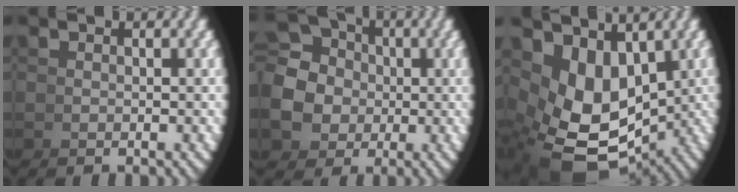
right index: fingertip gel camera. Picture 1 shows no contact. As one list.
[{"total": 11.5, "force": [0.8, 10.3, 4.9], "torque": [-0.108, -0.033, 0.016]}, {"total": 9.9, "force": [-1.6, 7.1, 6.7], "torque": [-0.169, -0.055, 0.005]}]